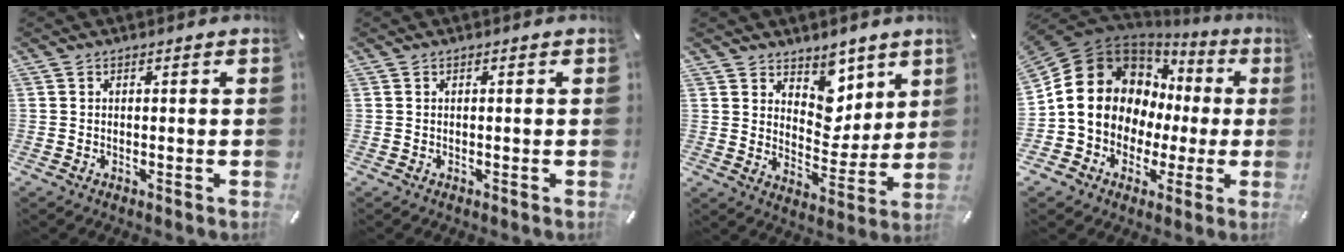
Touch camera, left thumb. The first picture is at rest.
{"total": 0.0}
{"total": 9.5, "force": [5.7, 6.9, 3.0], "torque": [-0.037, -0.058, 0.106]}
{"total": 16.5, "force": [2.2, 14.5, 7.6], "torque": [-0.148, -0.024, 0.050]}